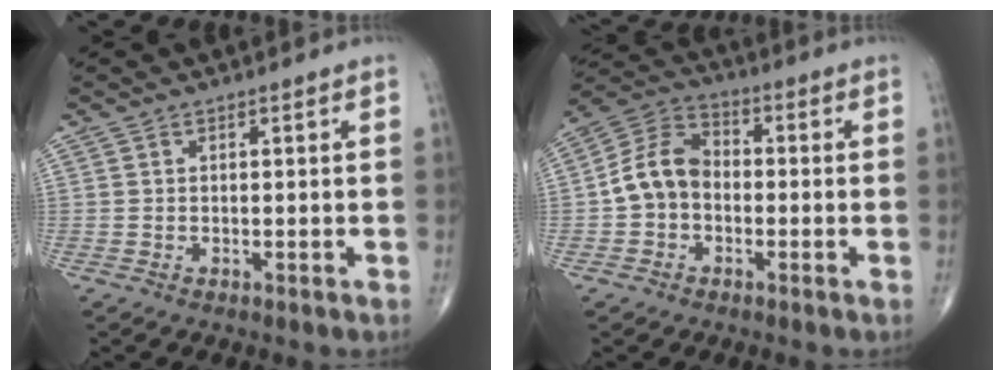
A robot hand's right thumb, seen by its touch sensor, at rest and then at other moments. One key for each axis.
{"total": 9.2, "fx": -1.2, "fy": 7.1, "fz": 5.8, "tx": -0.096, "ty": 0.036, "tz": -0.038}